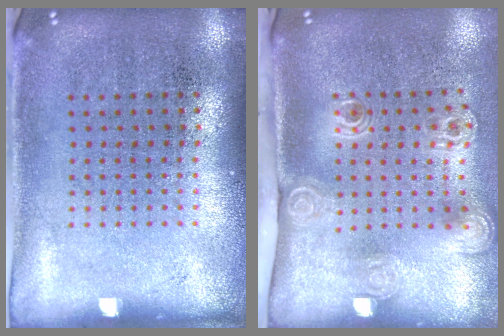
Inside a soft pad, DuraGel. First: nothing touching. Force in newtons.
{"total": 2.1, "press": 1.4, "slide": 1.6}